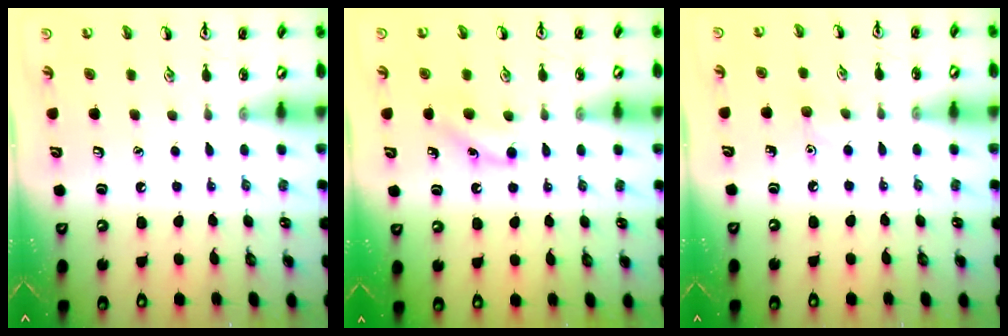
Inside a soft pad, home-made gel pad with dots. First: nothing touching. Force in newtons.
{"total": 6.9, "press": 6.7, "slide": 1.8}
{"total": 4.1, "press": 3.9, "slide": 1.4}